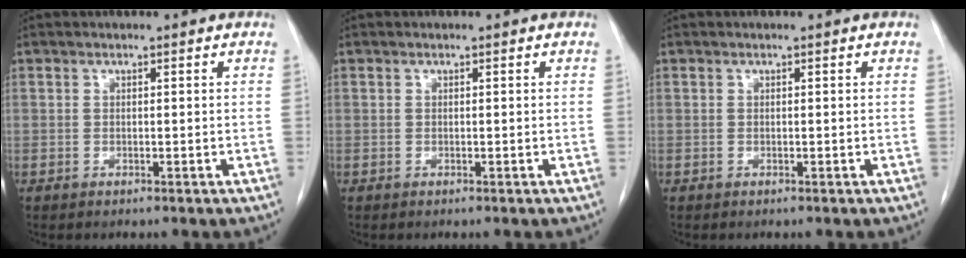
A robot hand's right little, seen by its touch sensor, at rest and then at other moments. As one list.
[{"total": 0.0}, {"total": 0.0}]